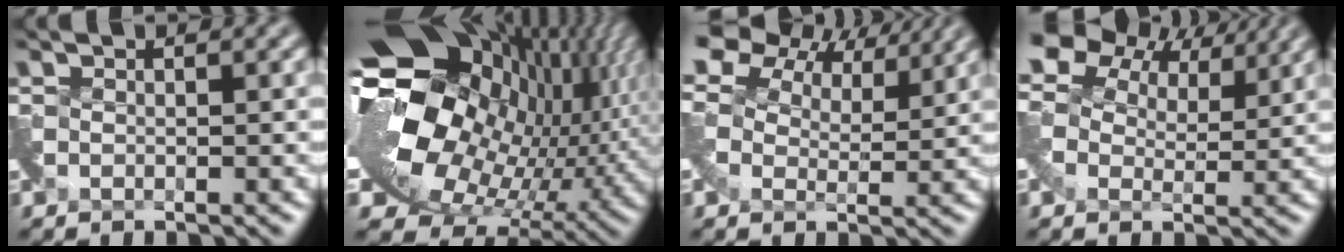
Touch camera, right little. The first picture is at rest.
{"total": 18.6, "force": [2.7, 12.7, 13.3], "torque": [-0.233, -0.039, 0.080]}
{"total": 7.7, "force": [5.1, 3.7, 4.5], "torque": [-0.104, 0.027, 0.078]}
{"total": 7.8, "force": [4.4, 4.3, 4.7], "torque": [-0.111, 0.024, 0.070]}